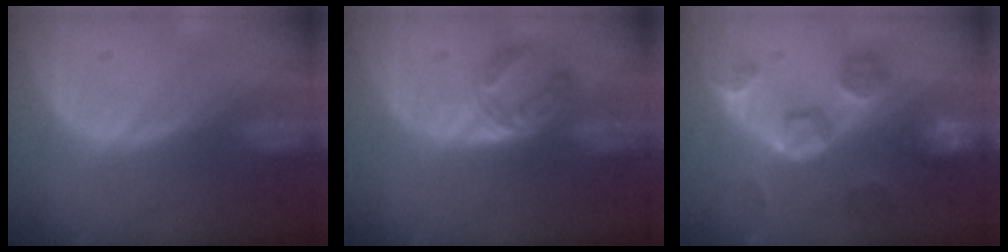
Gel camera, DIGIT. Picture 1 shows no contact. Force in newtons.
{"total": 5.7, "press": 4.7, "slide": 3.3}
{"total": 8.5, "press": 8.0, "slide": 2.9}